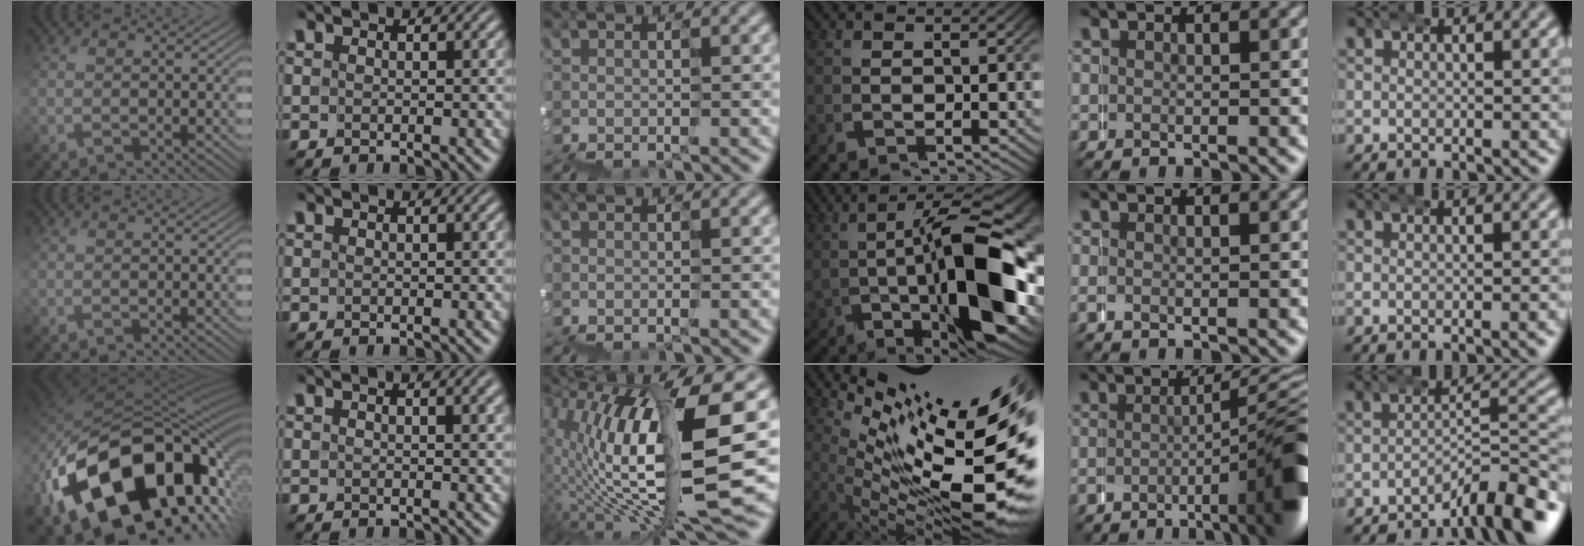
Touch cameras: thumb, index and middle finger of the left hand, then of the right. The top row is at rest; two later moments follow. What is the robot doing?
{"motion": "wrap", "object": "duck tape"}